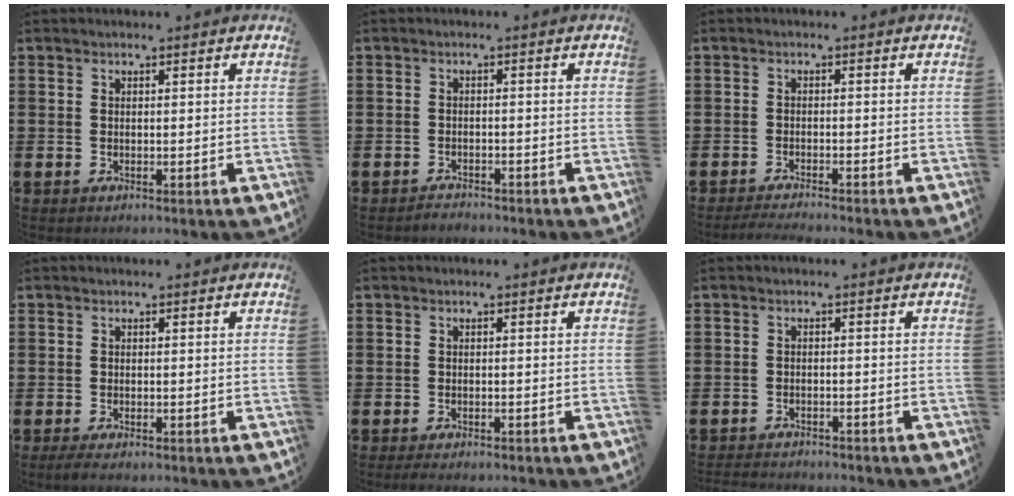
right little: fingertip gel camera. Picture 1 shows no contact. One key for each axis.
{"total": 1.2, "fx": -1.2, "fy": 0.0, "fz": -0.1, "tx": -0.003, "ty": 0.003, "tz": -0.025}
{"total": 1.5, "fx": -1.4, "fy": -0.2, "fz": 0.5, "tx": -0.007, "ty": 0.002, "tz": -0.027}
{"total": 1.0, "fx": -0.7, "fy": 0.3, "fz": 0.7, "tx": -0.013, "ty": -0.002, "tz": -0.013}
{"total": 1.0, "fx": -0.8, "fy": 0.1, "fz": 0.4, "tx": -0.009, "ty": -0.002, "tz": -0.017}
{"total": 1.6, "fx": -1.6, "fy": 0.0, "fz": -0.1, "tx": -0.003, "ty": 0.002, "tz": -0.035}